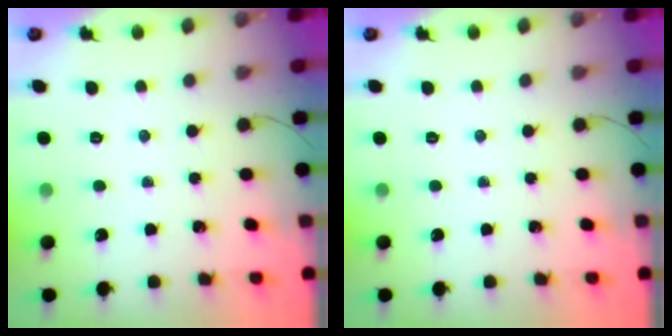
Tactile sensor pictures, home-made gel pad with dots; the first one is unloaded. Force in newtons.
{"total": 0.0}